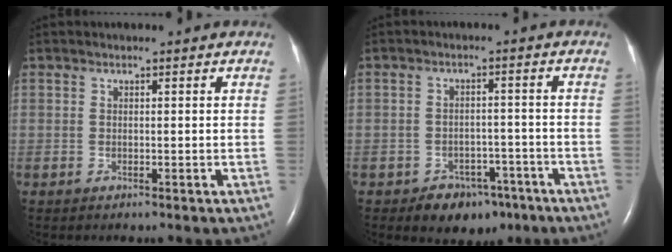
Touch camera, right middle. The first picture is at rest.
{"total": 6.3, "force": [-4.2, 4.2, 2.0], "torque": [-0.022, 0.013, -0.054]}